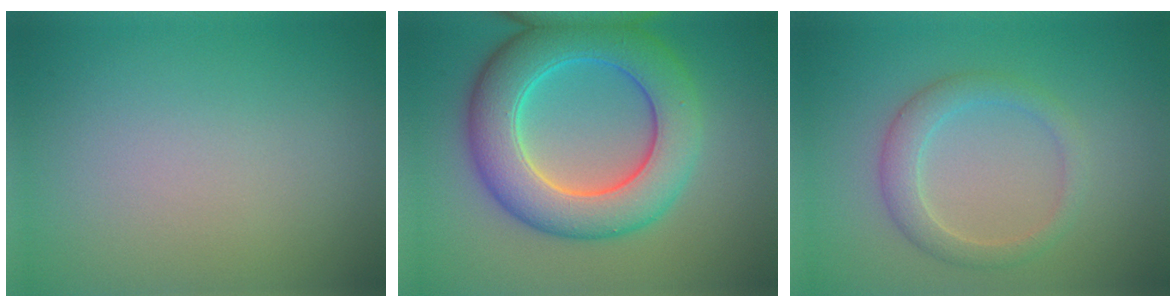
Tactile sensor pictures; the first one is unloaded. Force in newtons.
{"total": 9.0, "press": 9.0, "slide": 0.2}
{"total": 2.7, "press": 2.7, "slide": 0.1}